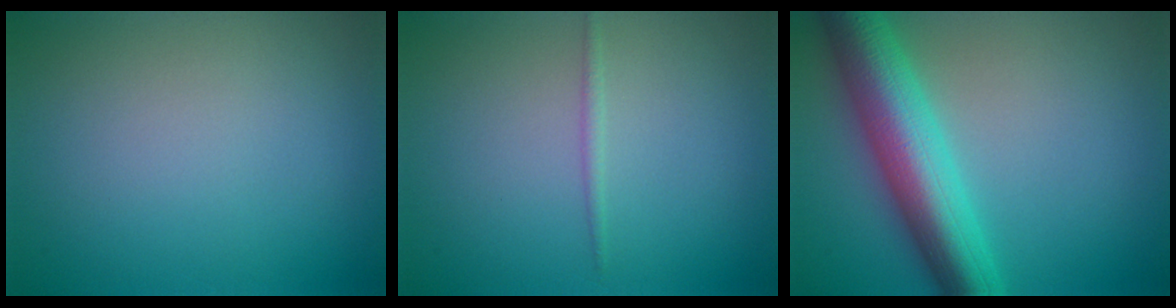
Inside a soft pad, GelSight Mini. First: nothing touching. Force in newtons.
{"total": 0.7, "press": 0.7, "slide": 0.0}
{"total": 9.0, "press": 9.0, "slide": 0.3}